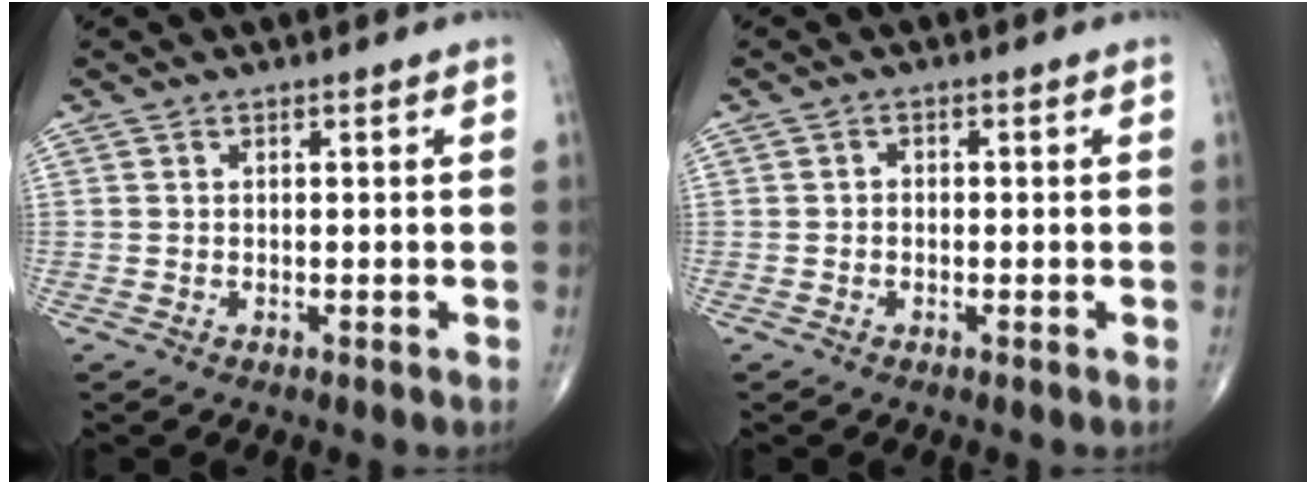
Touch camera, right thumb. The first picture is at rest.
{"total": 0.9, "force": [-0.3, 0.7, 0.4], "torque": [0.003, 0.004, -0.010]}